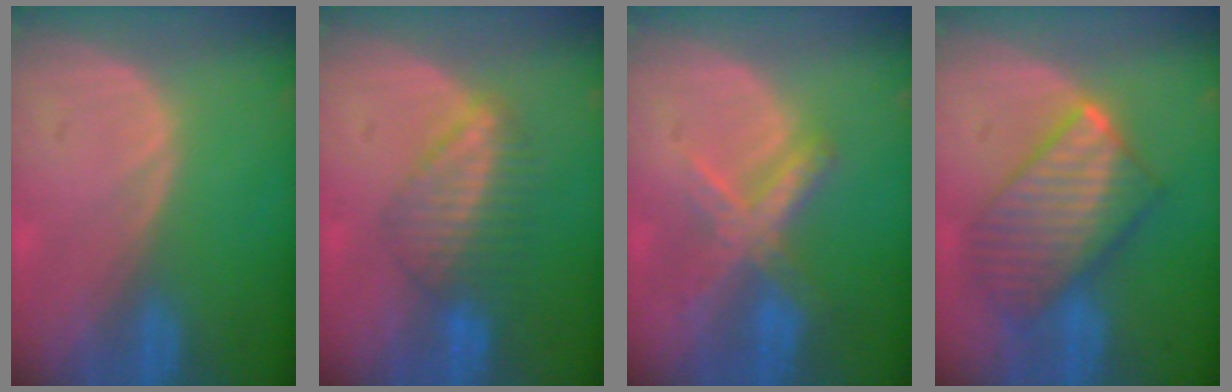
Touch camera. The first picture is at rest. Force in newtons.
{"total": 6.4, "press": 6.0, "slide": 2.0}
{"total": 7.3, "press": 6.1, "slide": 3.9}
{"total": 10.0, "press": 9.9, "slide": 0.8}